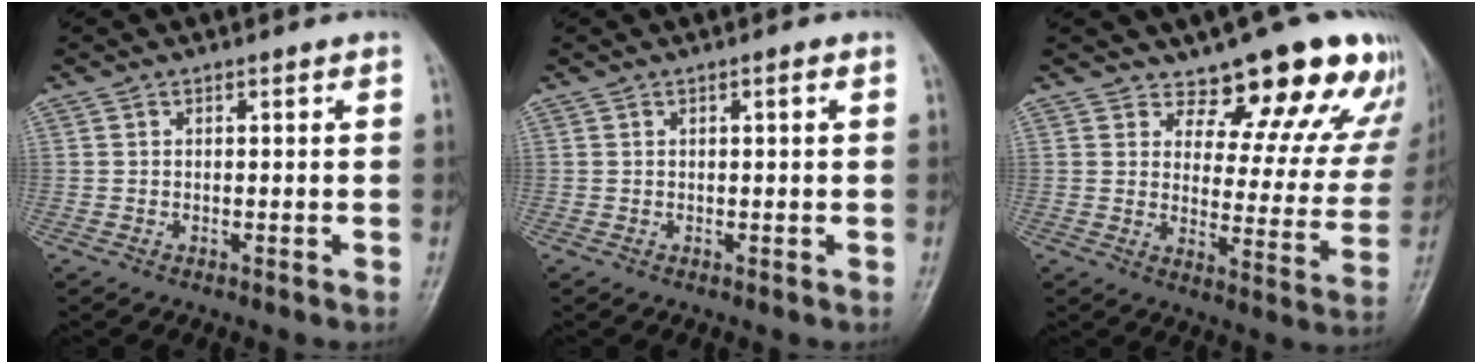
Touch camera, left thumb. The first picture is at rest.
{"total": 0.9, "force": [0.3, 0.2, 0.8], "torque": [-0.015, 0.001, 0.003]}
{"total": 16.5, "force": [13.5, 6.6, 7.0], "torque": [-0.027, -0.095, 0.155]}